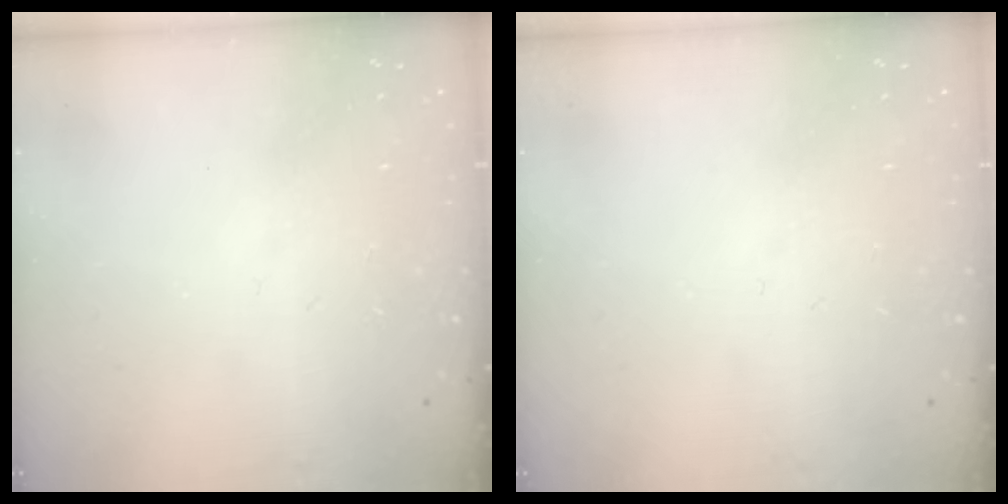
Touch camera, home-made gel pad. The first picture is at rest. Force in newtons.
{"total": 0.0}